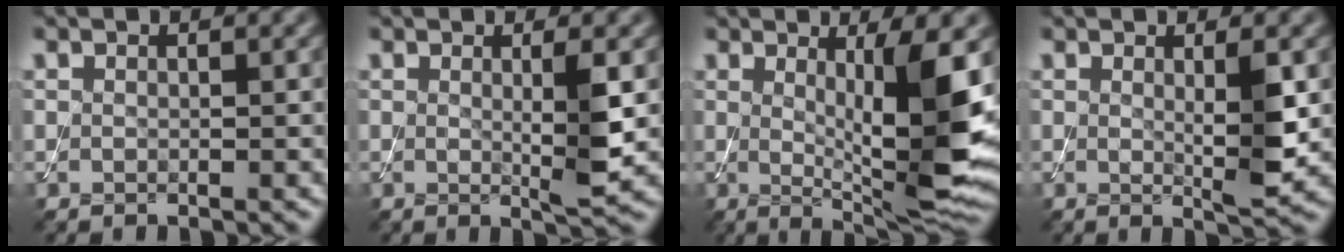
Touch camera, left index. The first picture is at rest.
{"total": 3.0, "force": [0.2, 0.3, 3.0], "torque": [-0.049, -0.009, 0.004]}
{"total": 9.2, "force": [1.0, 1.7, 8.9], "torque": [-0.134, -0.024, 0.026]}
{"total": 3.0, "force": [0.4, 0.4, 2.9], "torque": [-0.048, -0.010, 0.008]}